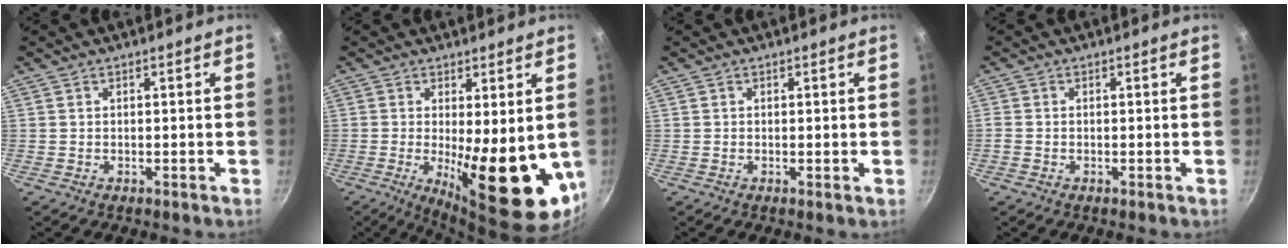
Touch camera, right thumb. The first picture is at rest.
{"total": 16.1, "force": [-1.4, 5.4, 15.1], "torque": [-0.193, -0.028, -0.007]}
{"total": 0.0}
{"total": 1.2, "force": [-0.6, 0.9, 0.5], "torque": [-0.011, 0.001, -0.014]}